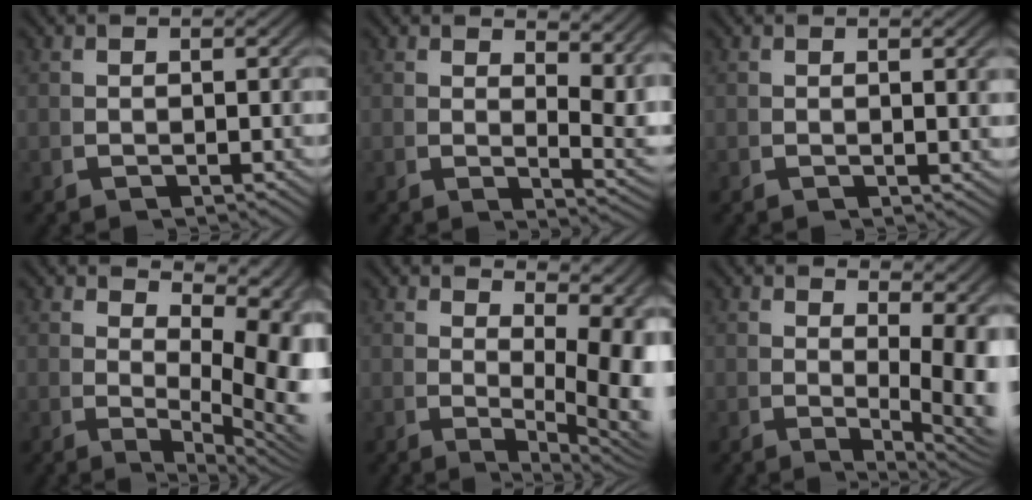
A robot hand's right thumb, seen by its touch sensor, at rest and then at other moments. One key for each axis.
{"total": 4.9, "fx": 1.7, "fy": 2.4, "fz": 3.9, "tx": -0.036, "ty": -0.015, "tz": 0.031}
{"total": 0.9, "fx": 0.3, "fy": 0.0, "fz": 0.8, "tx": -0.011, "ty": -0.002, "tz": 0.005}
{"total": 8.3, "fx": 0.2, "fy": 4.2, "fz": 7.2, "tx": -0.098, "ty": -0.033, "tz": 0.025}
{"total": 8.7, "fx": 0.7, "fy": 4.4, "fz": 7.4, "tx": -0.091, "ty": -0.034, "tz": 0.027}
{"total": 6.3, "fx": 0.4, "fy": 2.9, "fz": 5.6, "tx": -0.063, "ty": -0.029, "tz": 0.017}